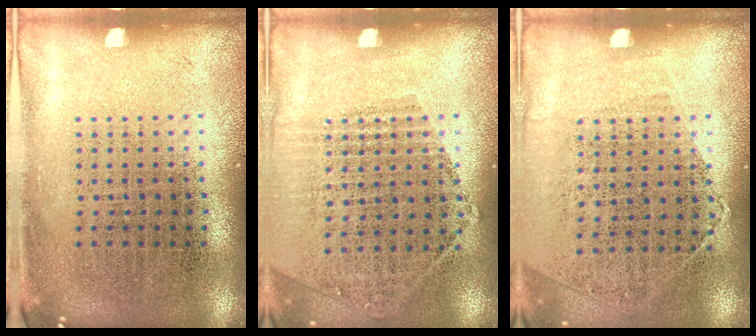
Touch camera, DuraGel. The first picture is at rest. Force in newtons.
{"total": 1.2, "press": 1.1, "slide": 0.5}
{"total": 1.2, "press": 0.9, "slide": 0.7}